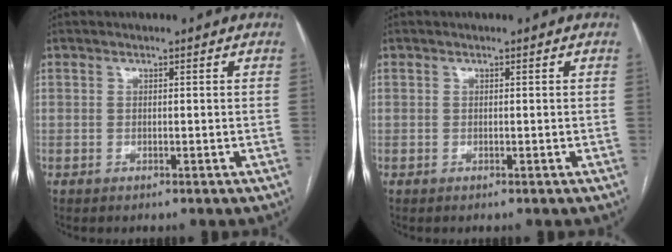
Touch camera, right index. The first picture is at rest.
{"total": 0.0}